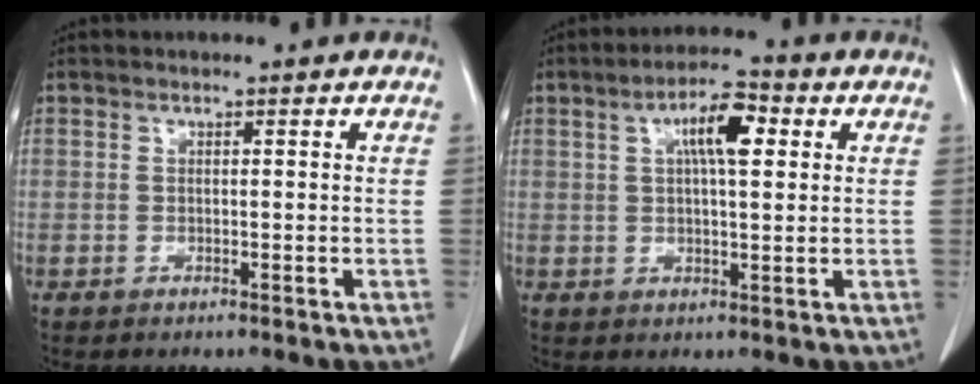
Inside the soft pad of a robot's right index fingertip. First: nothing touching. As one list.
[{"total": 7.3, "force": [2.3, 1.8, 6.6], "torque": [-0.116, 0.016, 0.036]}]